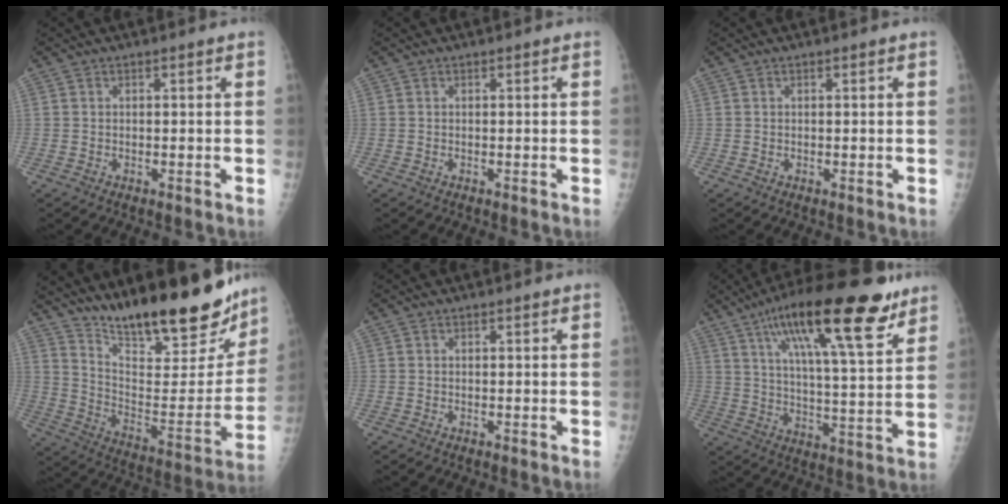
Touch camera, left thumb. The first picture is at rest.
{"total": 0.0}
{"total": 0.0}
{"total": 27.4, "force": [21.2, 7.6, 15.6], "torque": [-0.205, -0.100, 0.317]}
{"total": 0.0}
{"total": 23.1, "force": [13.5, 5.8, 17.9], "torque": [-0.272, -0.032, 0.214]}